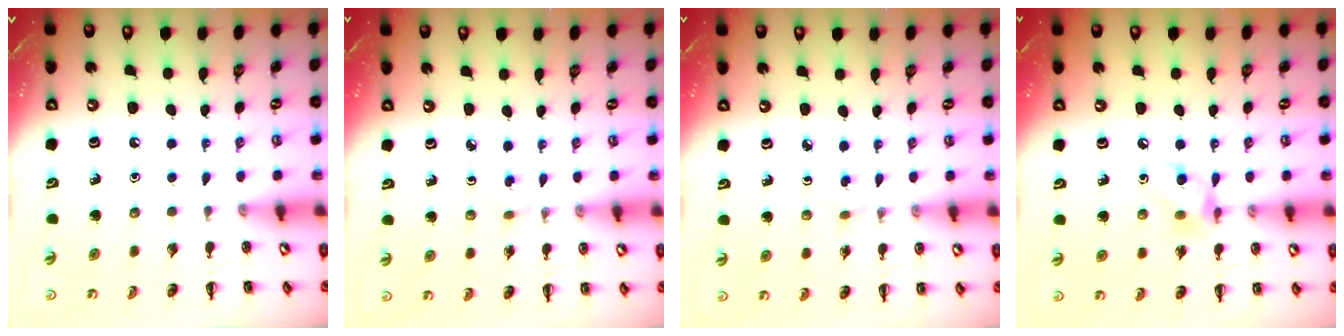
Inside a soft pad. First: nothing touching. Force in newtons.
{"total": 1.6, "press": 1.4, "slide": 0.8}
{"total": 1.6, "press": 1.4, "slide": 0.8}
{"total": 8.5, "press": 8.4, "slide": 1.3}